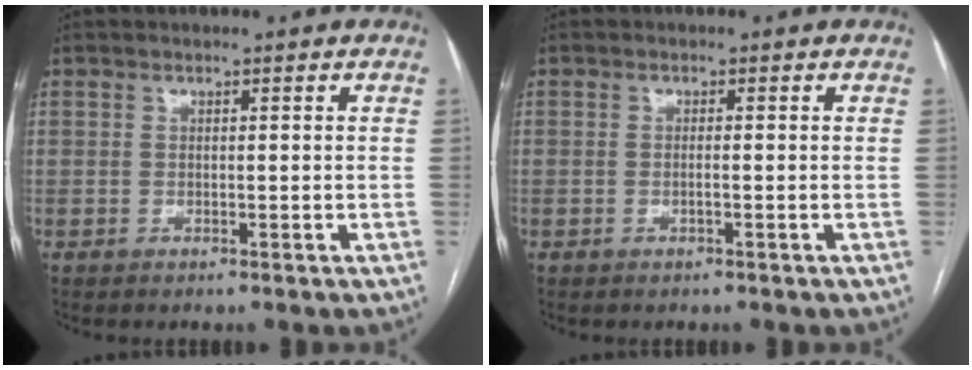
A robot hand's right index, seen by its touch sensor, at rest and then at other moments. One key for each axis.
{"total": 0.7, "fx": -0.2, "fy": 0.0, "fz": 0.7, "tx": -0.016, "ty": 0.002, "tz": 0.000}